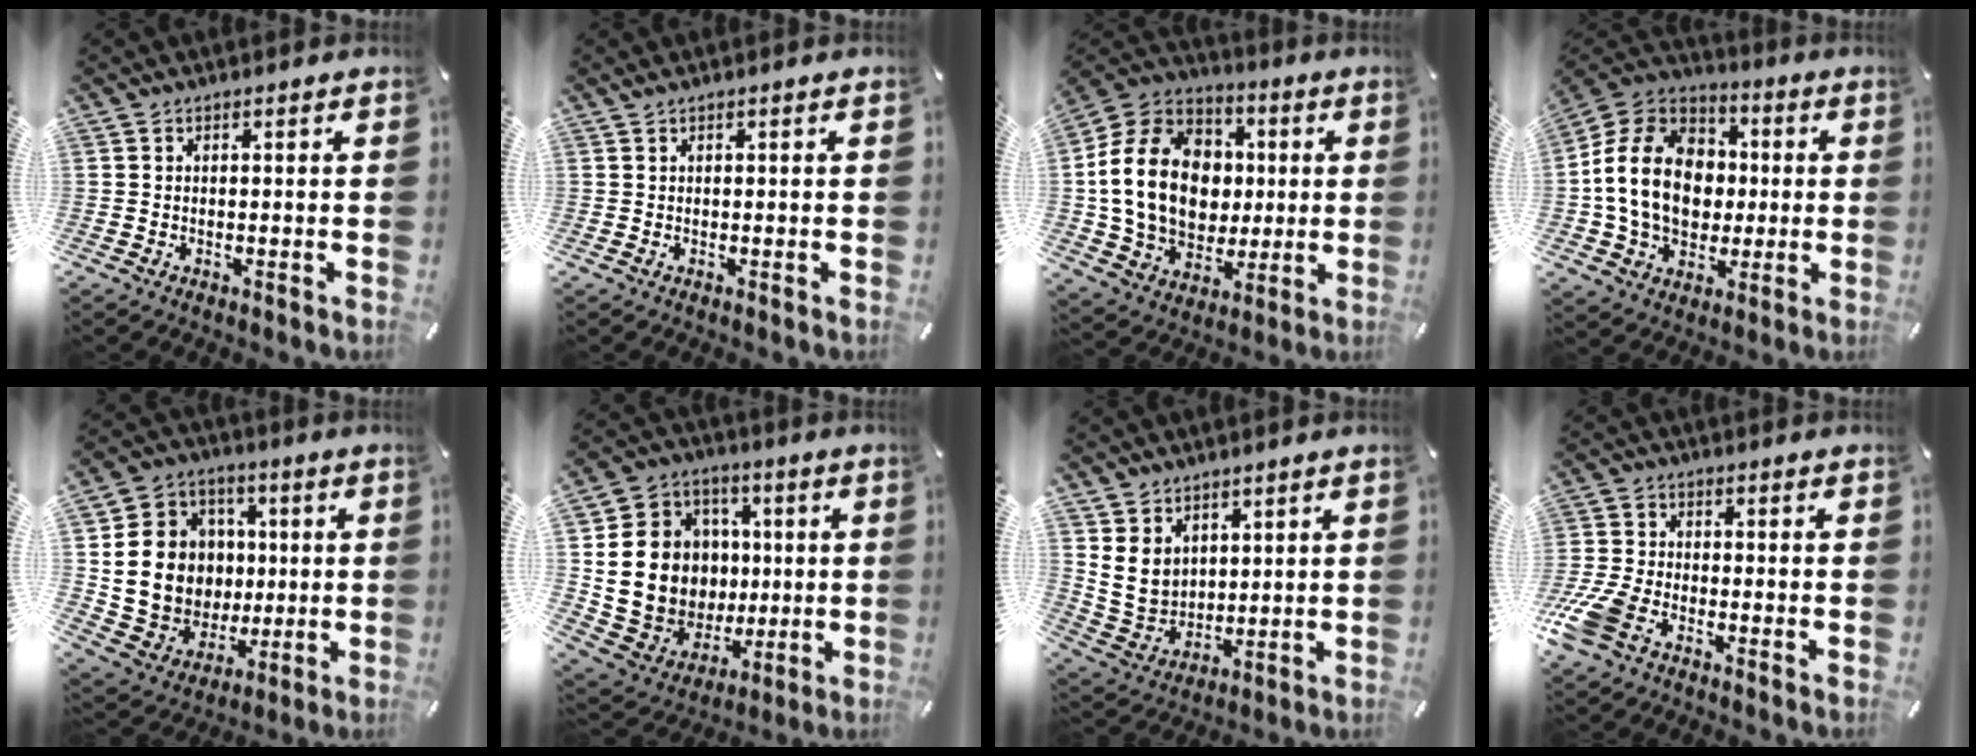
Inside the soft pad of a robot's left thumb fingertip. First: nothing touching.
{"total": 0.5, "force": [0.2, 0.1, 0.5], "torque": [-0.008, -0.001, 0.003]}
{"total": 20.4, "force": [1.0, 16.6, 11.8], "torque": [-0.245, 0.017, 0.026]}
{"total": 18.2, "force": [-0.5, 14.9, 10.6], "torque": [-0.221, 0.022, -0.006]}
{"total": 16.5, "force": [1.7, 15.2, 6.2], "torque": [-0.114, -0.001, 0.054]}
{"total": 18.8, "force": [2.4, 17.0, 7.8], "torque": [-0.155, -0.013, 0.078]}
{"total": 8.9, "force": [3.9, 7.7, 2.2], "torque": [-0.071, -0.029, 0.077]}
{"total": 8.6, "force": [-4.8, 5.0, 5.2], "torque": [-0.125, 0.010, -0.092]}